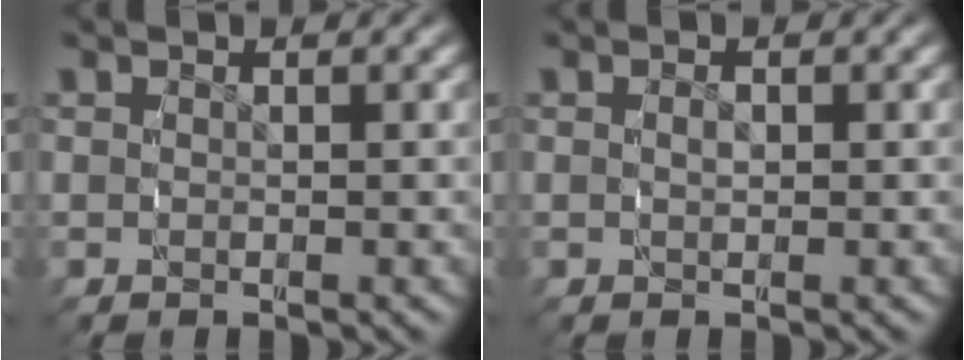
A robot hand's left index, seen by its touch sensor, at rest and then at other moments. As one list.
[{"total": 0.7, "force": [-0.3, 0.4, 0.5], "torque": [-0.013, -0.007, -0.003]}]